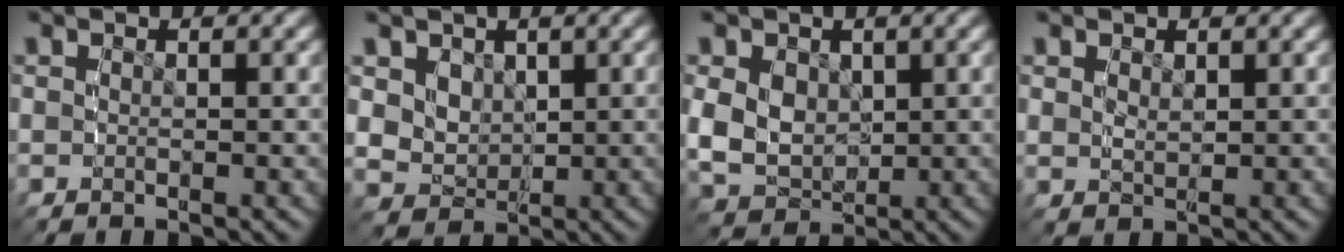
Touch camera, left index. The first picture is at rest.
{"total": 6.7, "force": [1.2, 5.9, 3.1], "torque": [-0.094, -0.035, 0.035]}
{"total": 7.6, "force": [0.4, 6.5, 3.9], "torque": [-0.105, -0.035, 0.022]}
{"total": 1.5, "force": [0.6, 0.9, 1.0], "torque": [-0.024, -0.013, 0.024]}